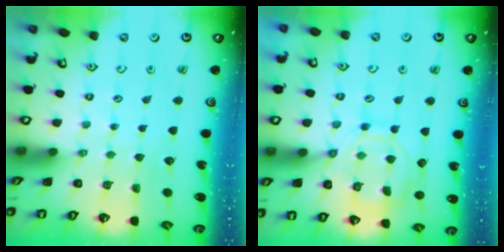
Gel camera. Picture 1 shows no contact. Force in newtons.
{"total": 11.0, "press": 11.0, "slide": 0.5}